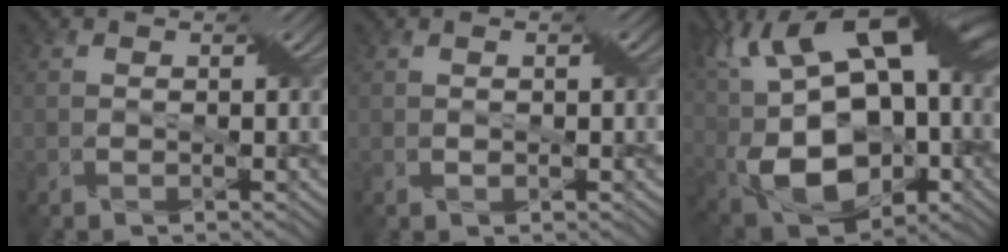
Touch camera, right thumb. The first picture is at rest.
{"total": 0.9, "force": [0.2, 0.4, 0.8], "torque": [-0.014, 0.002, 0.004]}
{"total": 21.0, "force": [3.2, 12.4, 16.6], "torque": [-0.305, 0.030, 0.062]}